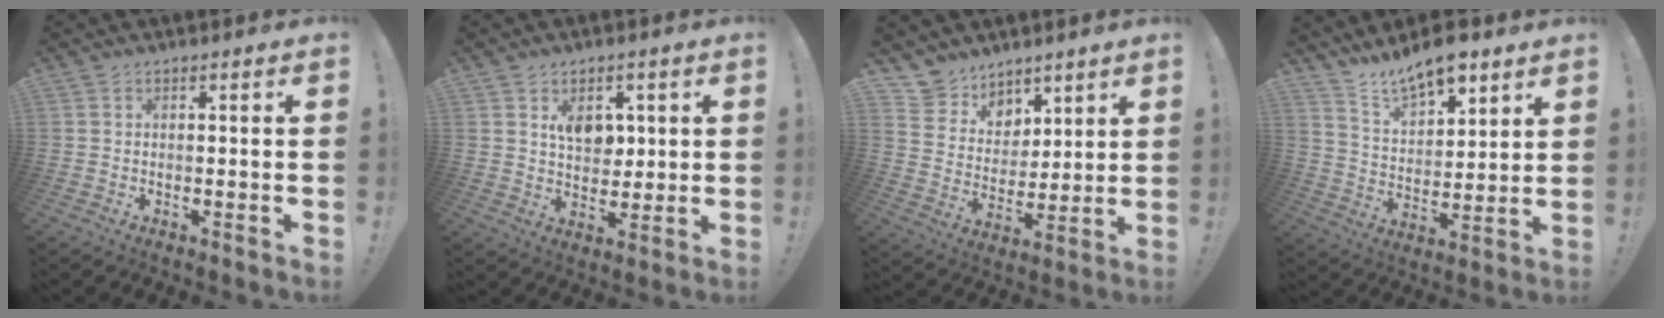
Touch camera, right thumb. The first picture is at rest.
{"total": 7.6, "force": [3.0, 5.8, 4.0], "torque": [-0.043, -0.015, 0.053]}
{"total": 9.9, "force": [7.5, 6.5, 0.4], "torque": [-0.020, -0.067, 0.152]}
{"total": 11.5, "force": [9.6, 4.2, 4.7], "torque": [-0.084, -0.070, 0.176]}